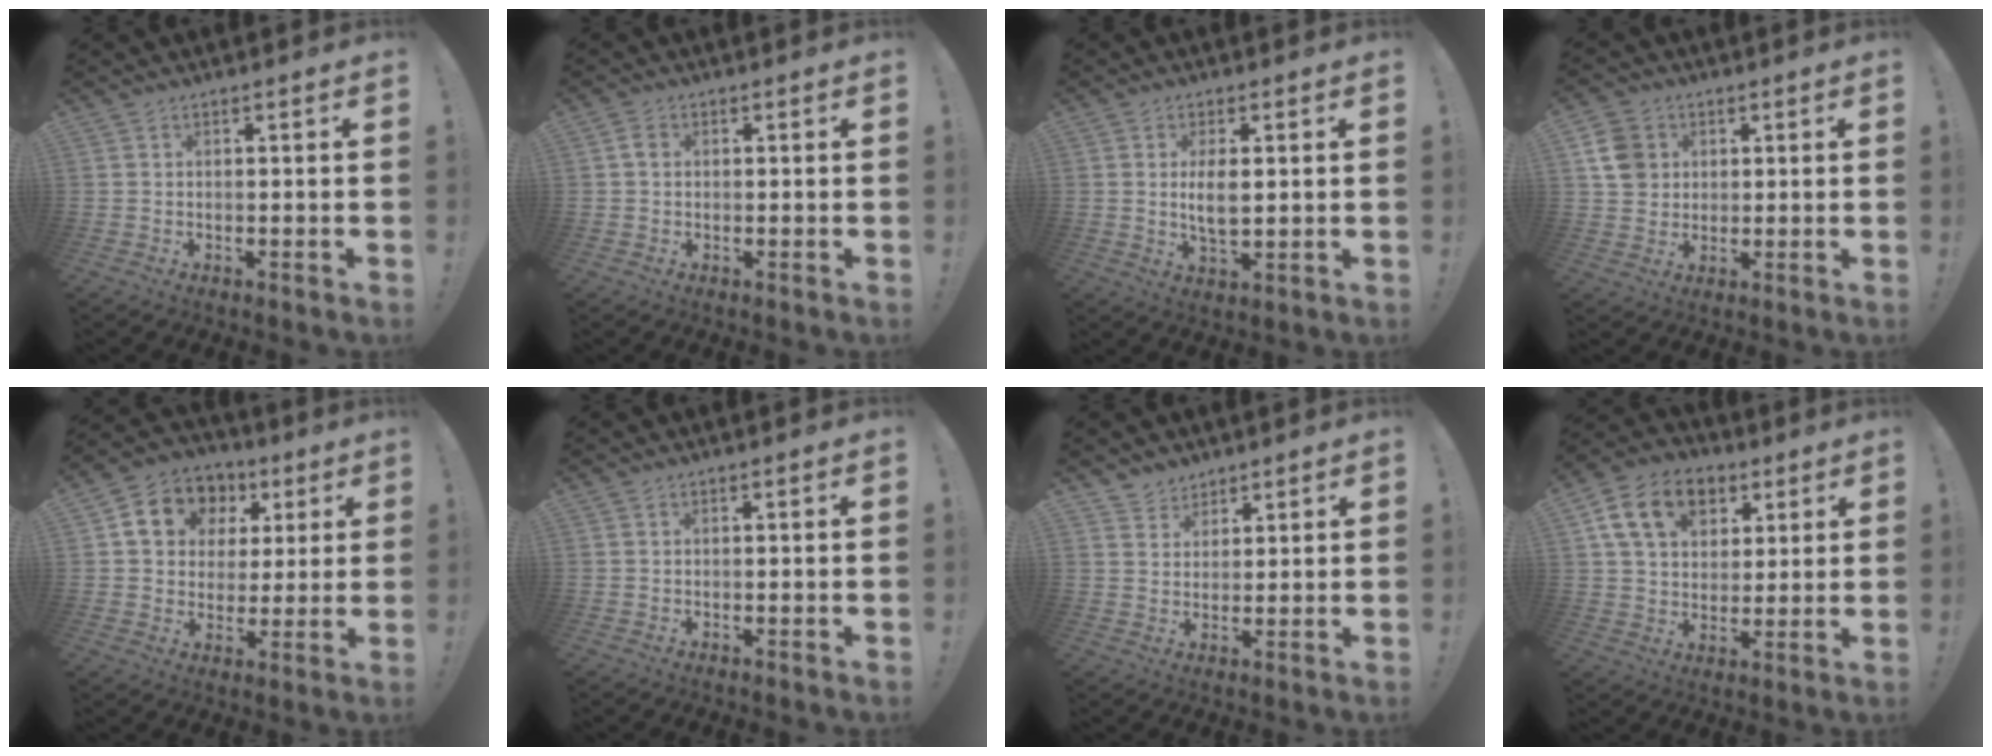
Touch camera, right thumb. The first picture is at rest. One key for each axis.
{"total": 2.1, "fx": 0.1, "fy": 1.7, "fz": 1.3, "tx": -0.018, "ty": 0.003, "tz": 0.002}
{"total": 5.7, "fx": 0.7, "fy": 2.5, "fz": 5.1, "tx": -0.089, "ty": -0.011, "tz": 0.005}
{"total": 8.9, "fx": 2.7, "fy": 7.7, "fz": 3.5, "tx": -0.051, "ty": -0.004, "tz": 0.056}
{"total": 12.4, "fx": 4.9, "fy": 10.2, "fz": 5.1, "tx": -0.070, "ty": -0.018, "tz": 0.097}
{"total": 0.0}
{"total": 4.7, "fx": 3.7, "fy": 2.8, "fz": -0.1, "tx": 0.006, "ty": -0.031, "tz": 0.071}
{"total": 16.0, "fx": 7.2, "fy": 11.2, "fz": 8.9, "tx": -0.134, "ty": -0.023, "tz": 0.136}